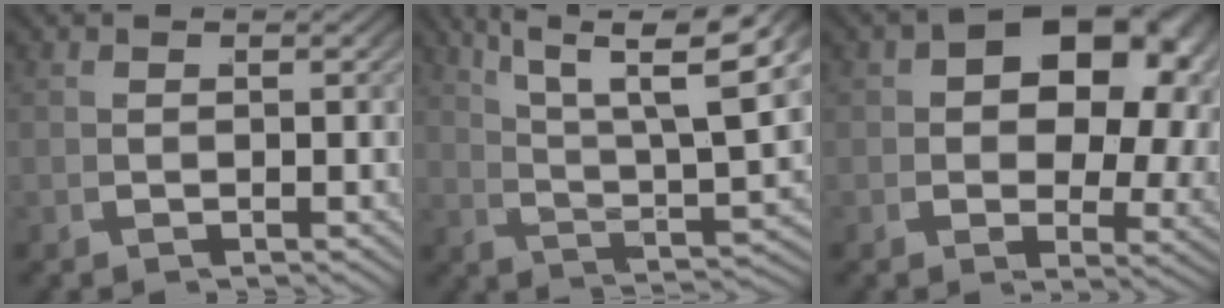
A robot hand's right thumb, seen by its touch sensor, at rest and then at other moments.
{"total": 10.1, "force": [3.8, 4.6, 8.2], "torque": [-0.129, -0.019, 0.069]}
{"total": 8.8, "force": [2.0, 5.4, 6.7], "torque": [-0.105, -0.016, 0.037]}